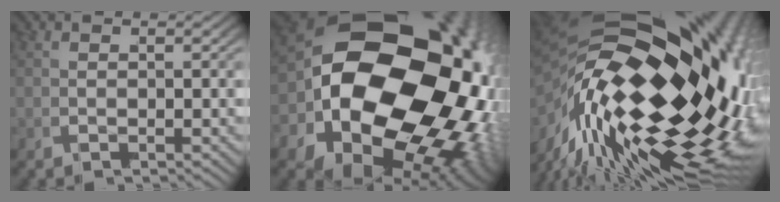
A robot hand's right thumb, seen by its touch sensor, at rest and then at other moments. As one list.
[{"total": 35.0, "force": [-0.8, 24.2, 25.2], "torque": [-0.411, -0.094, 0.021]}, {"total": 28.5, "force": [1.5, 18.4, 21.8], "torque": [-0.344, -0.038, 0.029]}]